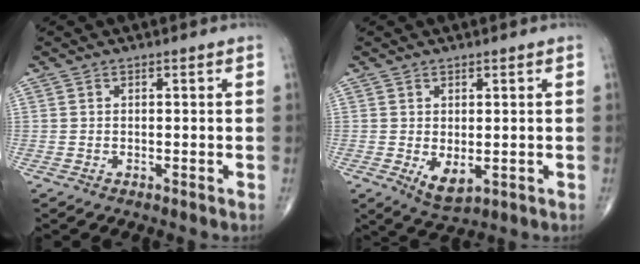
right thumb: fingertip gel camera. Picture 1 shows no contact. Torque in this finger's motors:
{"motor_torque": [-0.22, 0.45, 0.33, 0.42, 0.10]}